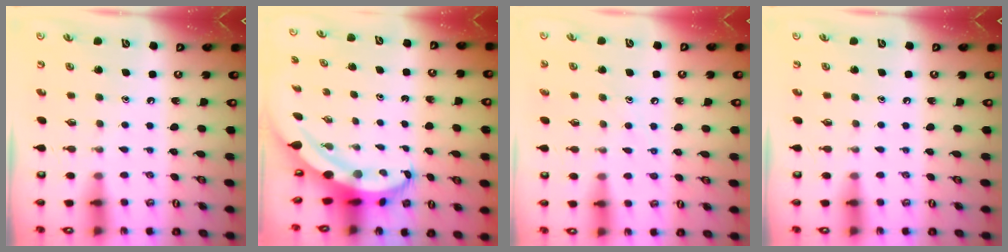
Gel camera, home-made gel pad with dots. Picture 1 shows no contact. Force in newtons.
{"total": 4.7, "press": 4.6, "slide": 0.7}
{"total": 6.2, "press": 6.2, "slide": 0.7}
{"total": 0.0}